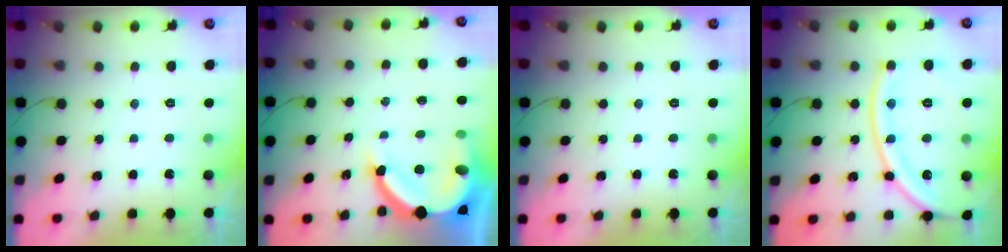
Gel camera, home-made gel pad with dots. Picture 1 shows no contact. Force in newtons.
{"total": 14.5, "press": 14.4, "slide": 1.3}
{"total": 0.0}
{"total": 16.5, "press": 16.4, "slide": 1.8}